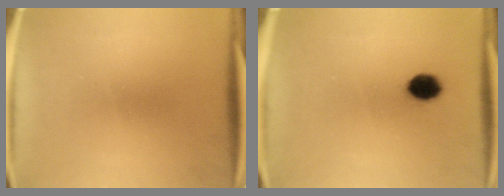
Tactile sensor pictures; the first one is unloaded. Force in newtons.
{"total": 5.4}